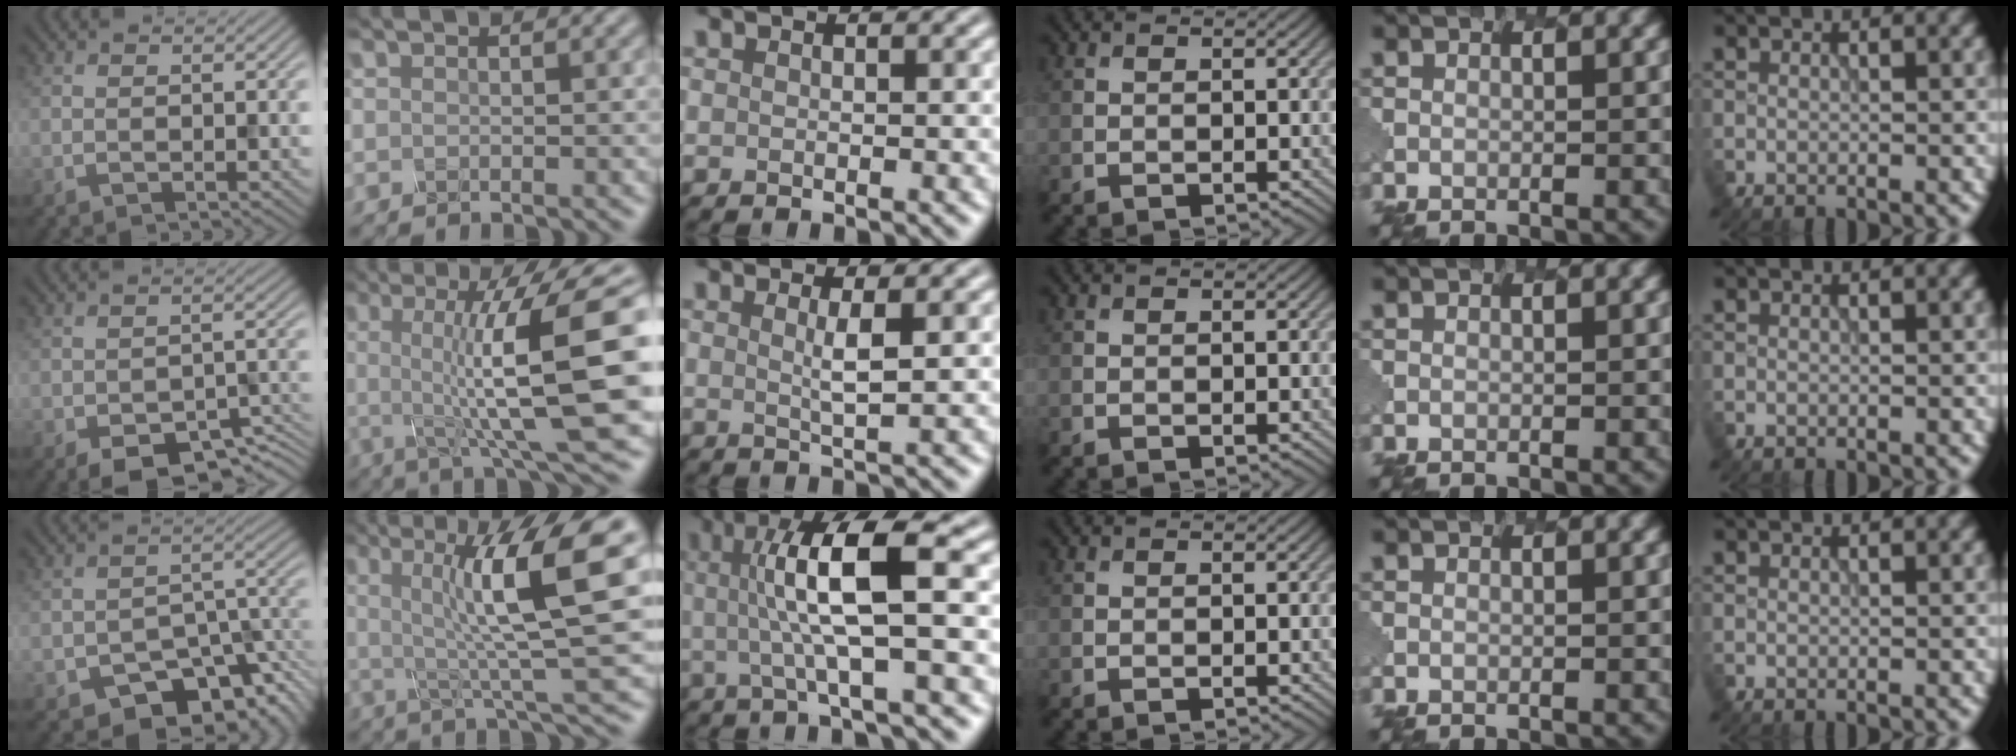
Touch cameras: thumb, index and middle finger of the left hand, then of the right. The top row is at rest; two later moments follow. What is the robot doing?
{"motion": "shake", "object": "salt shaker"}